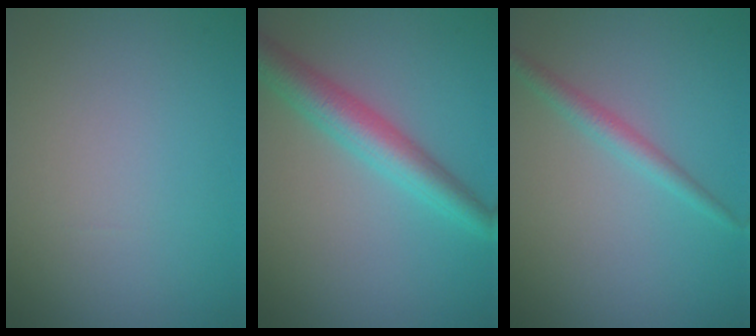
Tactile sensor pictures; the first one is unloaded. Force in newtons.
{"total": 4.4, "press": 4.4, "slide": 0.1}
{"total": 1.8, "press": 1.8, "slide": 0.1}